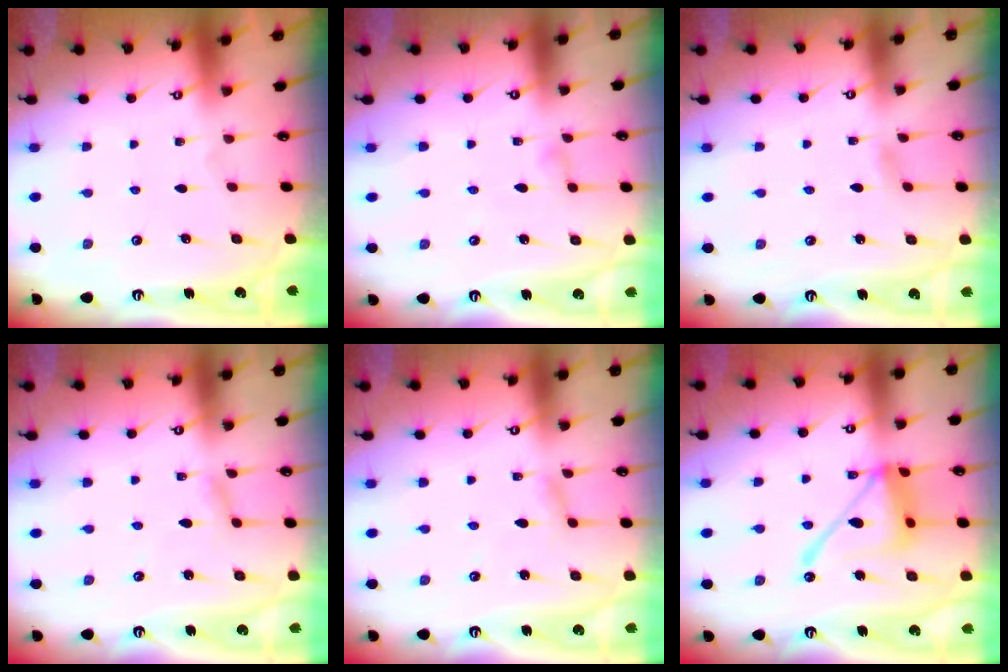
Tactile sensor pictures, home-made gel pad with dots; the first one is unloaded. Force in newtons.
{"total": 3.2, "press": 3.2, "slide": 0.3}
{"total": 2.6, "press": 2.5, "slide": 0.3}
{"total": 2.5, "press": 2.5, "slide": 0.1}
{"total": 2.5, "press": 2.5, "slide": 0.1}
{"total": 14.7, "press": 14.7, "slide": 1.2}